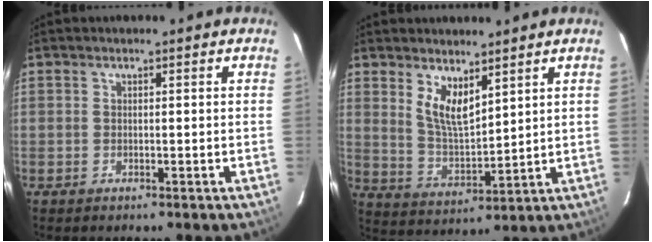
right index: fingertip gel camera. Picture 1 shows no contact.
{"total": 7.2, "force": [4.5, 2.4, 5.1], "torque": [-0.093, -0.010, 0.094]}